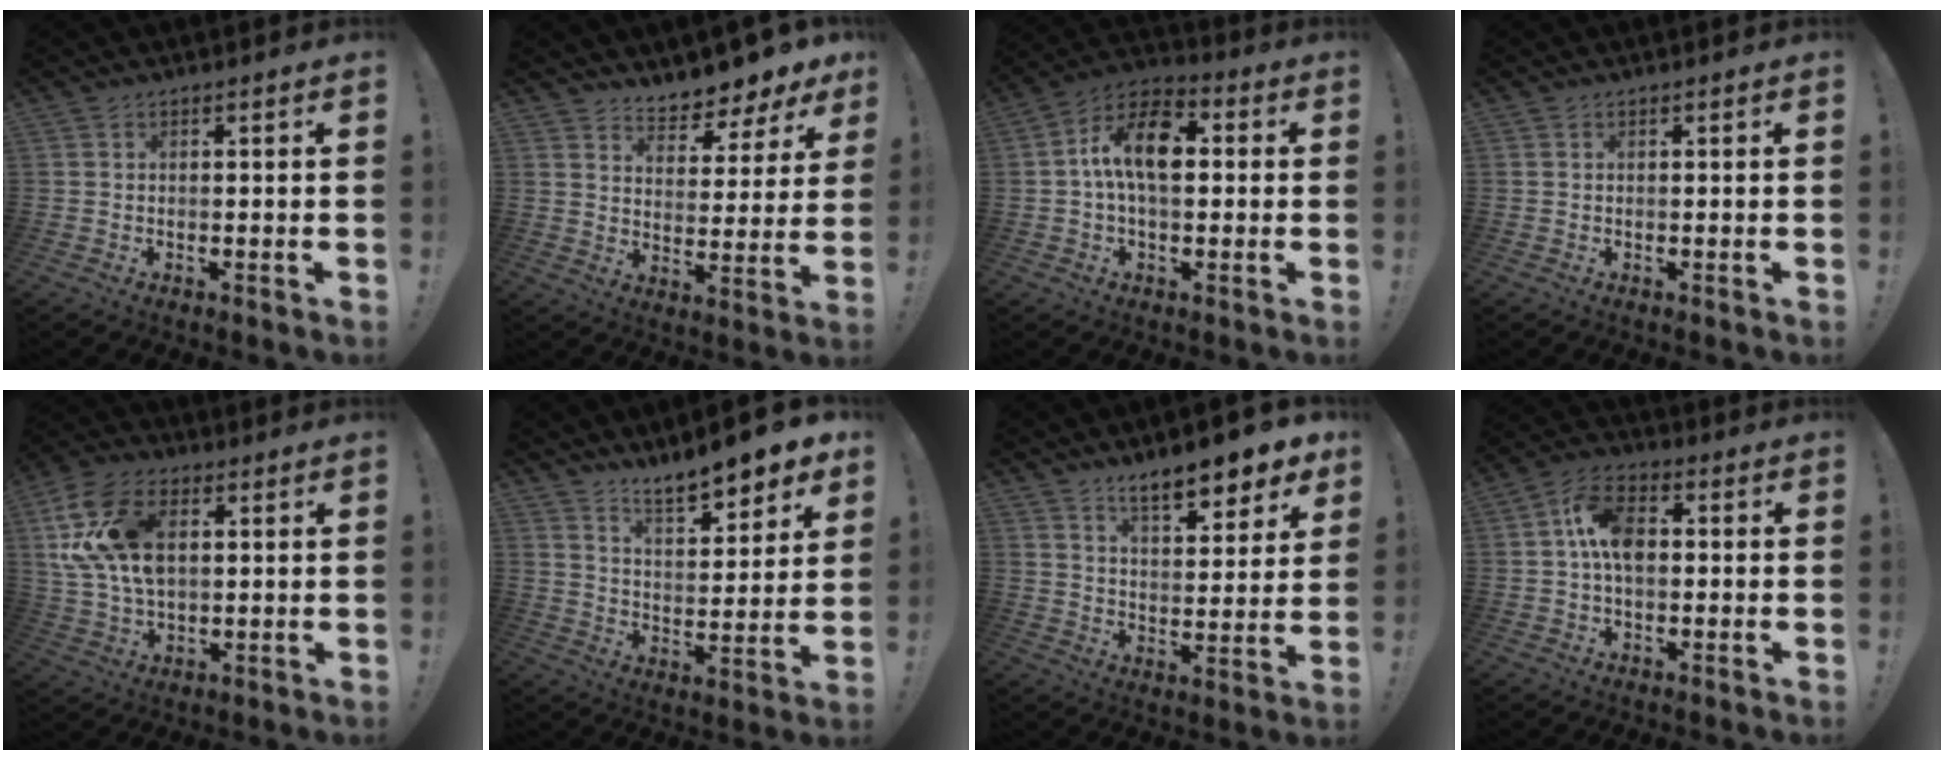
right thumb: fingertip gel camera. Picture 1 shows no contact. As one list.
[{"total": 6.8, "force": [6.2, 2.1, 1.9], "torque": [-0.016, -0.072, 0.109]}, {"total": 13.6, "force": [1.7, 7.6, 11.2], "torque": [-0.190, 0.012, 0.031]}, {"total": 0.0}, {"total": 19.2, "force": [5.1, 12.3, 13.8], "torque": [-0.273, -0.005, 0.093]}, {"total": 10.2, "force": [9.1, 1.7, 4.3], "torque": [-0.074, -0.074, 0.157]}, {"total": 11.1, "force": [8.5, 2.9, 6.5], "torque": [-0.102, -0.060, 0.145]}, {"total": 10.6, "force": [0.8, 6.8, 8.2], "torque": [-0.148, 0.014, 0.017]}]